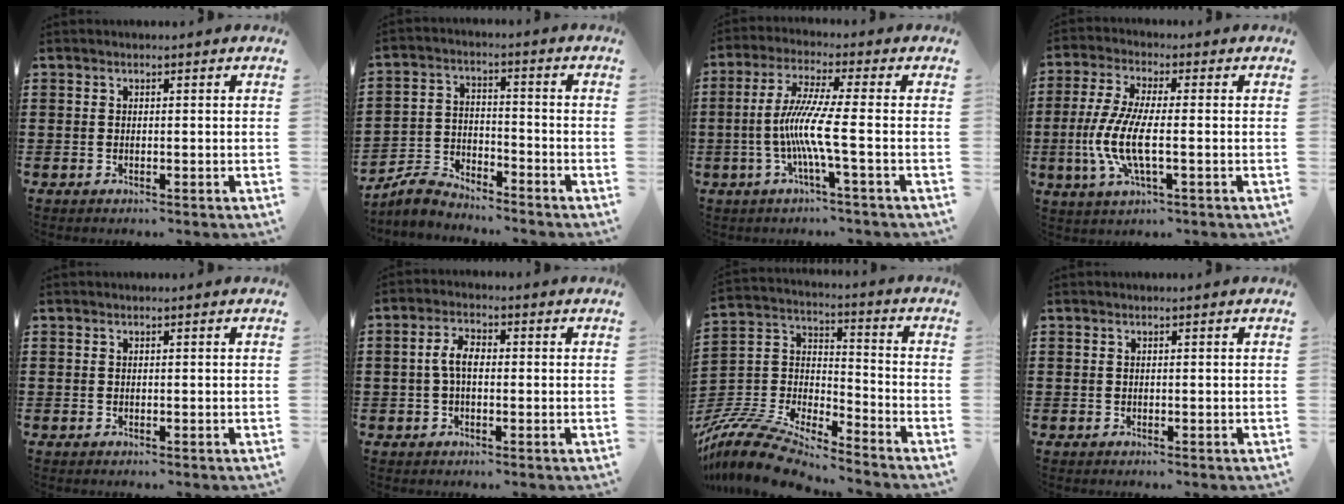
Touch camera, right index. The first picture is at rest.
{"total": 4.2, "force": [-4.0, 1.2, 0.6], "torque": [-0.030, 0.003, -0.088]}
{"total": 8.3, "force": [-1.7, -0.7, 8.1], "torque": [-0.176, -0.020, -0.043]}
{"total": 8.4, "force": [-2.0, 2.3, 7.8], "torque": [-0.182, -0.017, -0.046]}
{"total": 0.0}
{"total": 3.7, "force": [-0.2, 1.7, 3.3], "torque": [-0.074, 0.002, -0.008]}
{"total": 10.6, "force": [-9.7, 1.9, 3.8], "torque": [-0.102, 0.009, -0.202]}
{"total": 0.0}